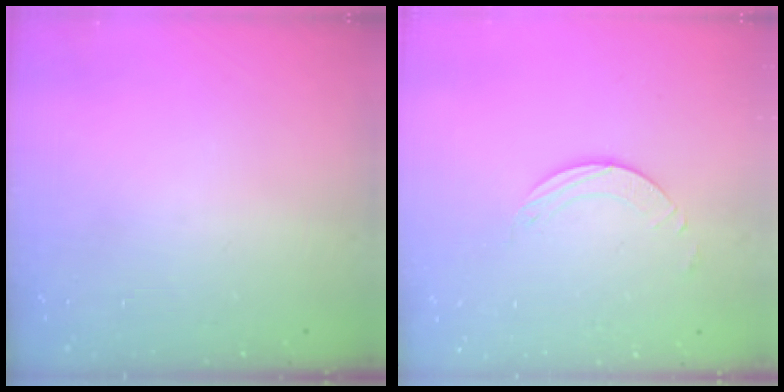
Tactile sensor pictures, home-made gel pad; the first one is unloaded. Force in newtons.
{"total": 2.0, "press": 1.9, "slide": 0.3}